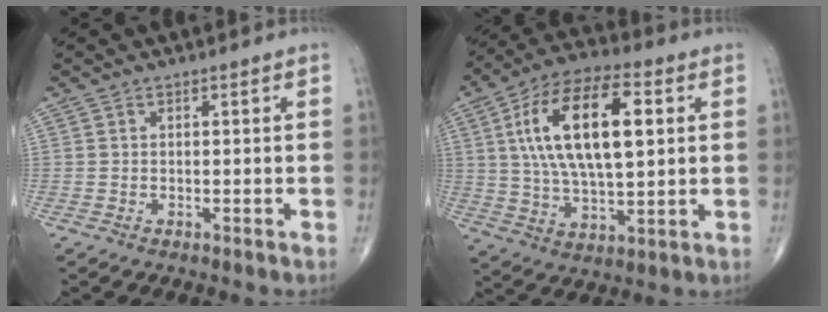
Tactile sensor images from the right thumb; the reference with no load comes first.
{"total": 20.2, "force": [4.5, 9.0, 17.5], "torque": [-0.311, 0.006, 0.077]}